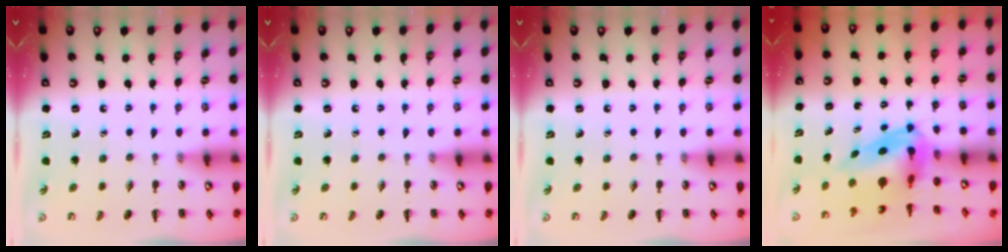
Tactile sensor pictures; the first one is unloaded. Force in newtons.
{"total": 0.0}
{"total": 0.0}
{"total": 6.6, "press": 6.3, "slide": 2.0}